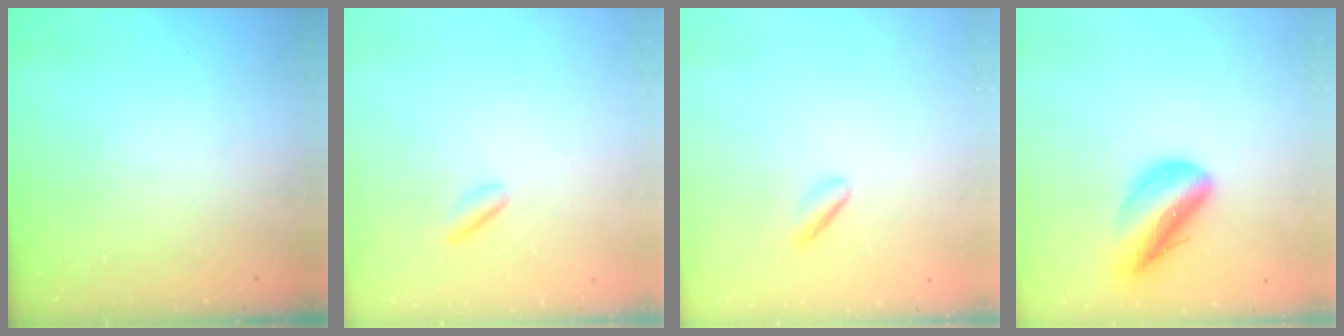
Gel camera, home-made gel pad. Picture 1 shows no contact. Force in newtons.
{"total": 2.0, "press": 2.0, "slide": 0.3}
{"total": 2.4, "press": 2.2, "slide": 1.0}
{"total": 12.2, "press": 11.9, "slide": 2.3}